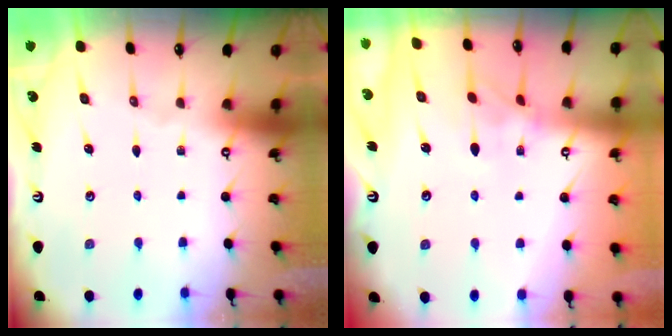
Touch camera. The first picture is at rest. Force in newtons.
{"total": 0.9, "press": 0.1, "slide": 0.9}